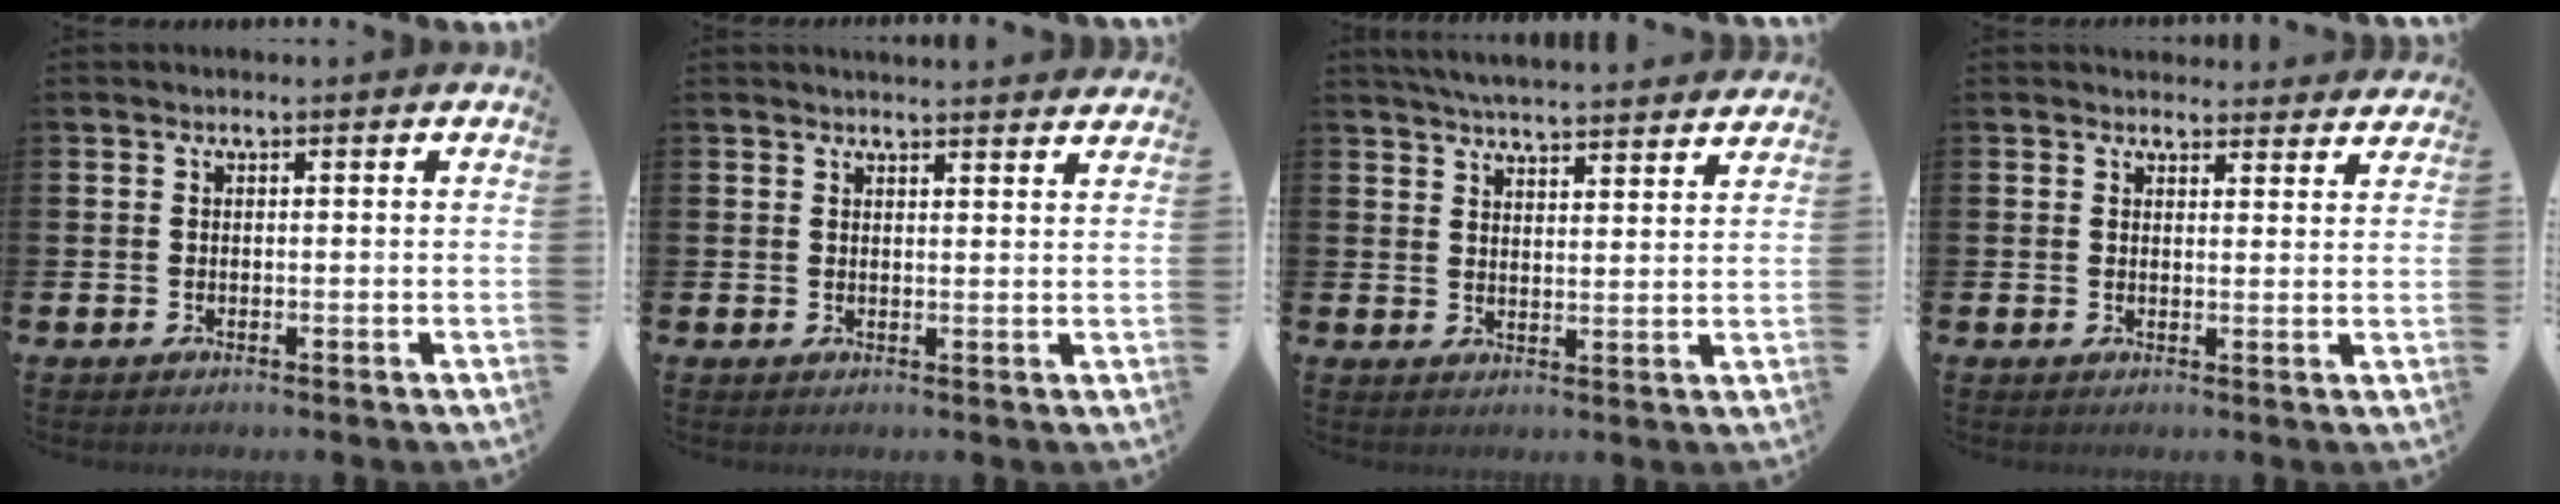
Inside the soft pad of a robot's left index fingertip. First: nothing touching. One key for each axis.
{"total": 2.5, "fx": 2.5, "fy": -0.1, "fz": -0.2, "tx": 0.011, "ty": -0.020, "tz": 0.042}
{"total": 5.4, "fx": 5.4, "fy": 0.2, "fz": 0.6, "tx": -0.021, "ty": -0.035, "tz": 0.096}
{"total": 3.0, "fx": 2.9, "fy": 0.8, "fz": -0.1, "tx": 0.009, "ty": -0.016, "tz": 0.051}